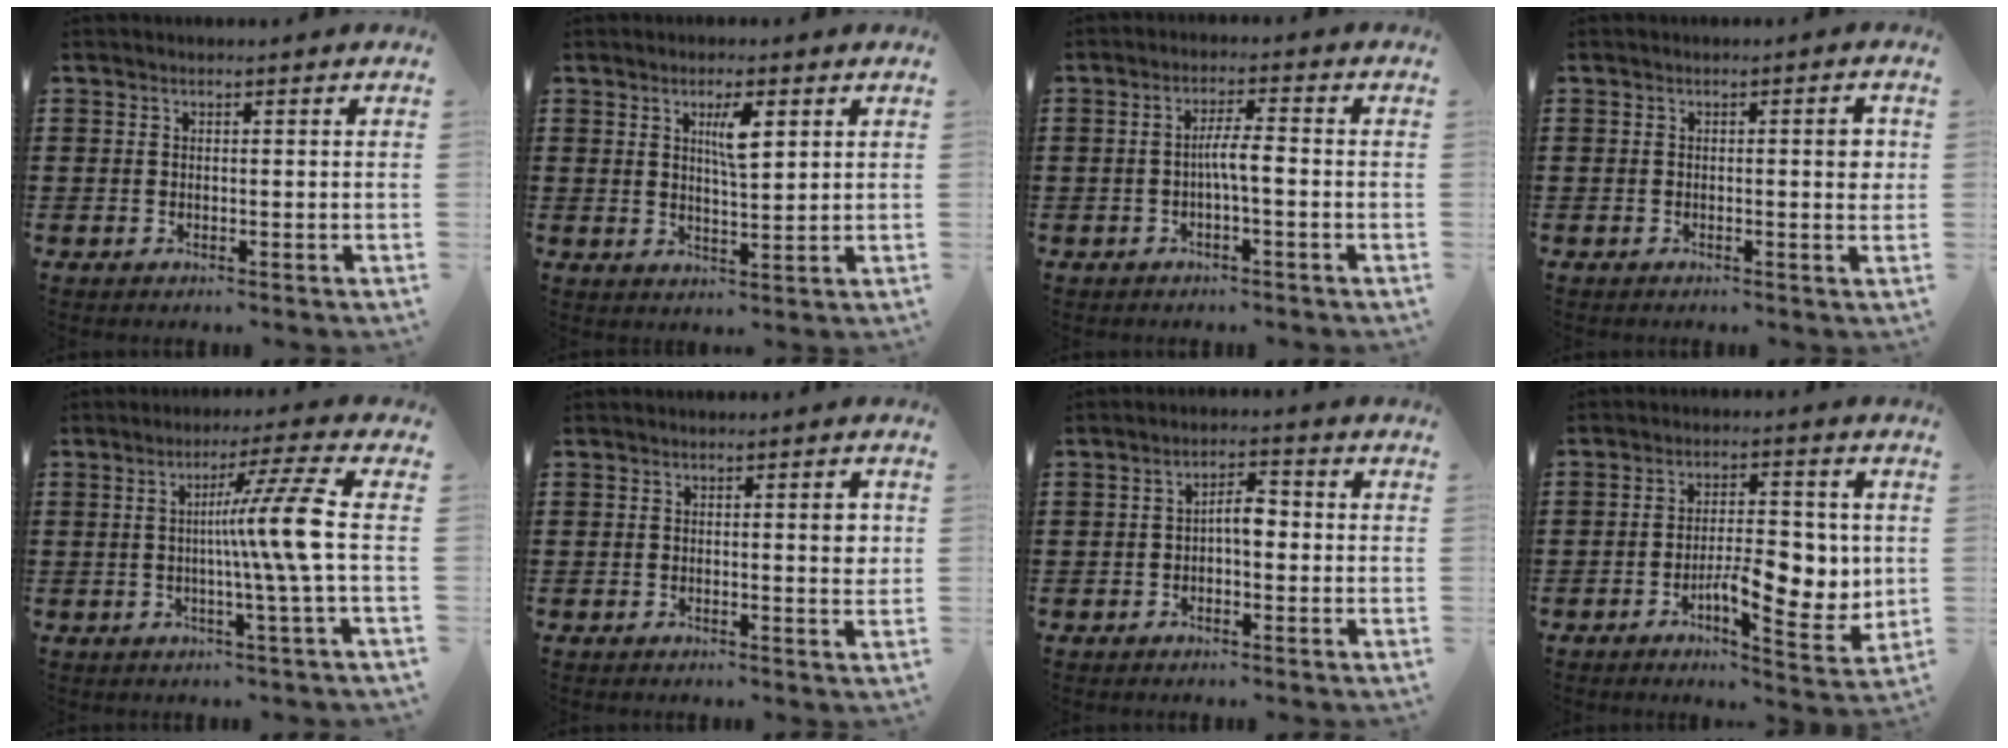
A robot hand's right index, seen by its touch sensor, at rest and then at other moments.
{"total": 4.4, "force": [1.8, 1.1, 3.8], "torque": [-0.065, 0.002, 0.024]}
{"total": 3.4, "force": [-0.8, 0.4, 3.3], "torque": [-0.067, -0.001, -0.018]}
{"total": 2.9, "force": [0.1, 0.5, 2.8], "torque": [-0.033, -0.005, -0.004]}
{"total": 9.3, "force": [0.1, -1.5, 9.2], "torque": [-0.161, -0.010, -0.013]}
{"total": 3.3, "force": [0.3, 0.7, 3.2], "torque": [-0.042, -0.004, 0.000]}
{"total": 3.5, "force": [-0.5, 1.4, 3.2], "torque": [-0.061, 0.009, -0.011]}
{"total": 9.3, "force": [-1.4, 4.4, 8.1], "torque": [-0.105, 0.002, -0.025]}